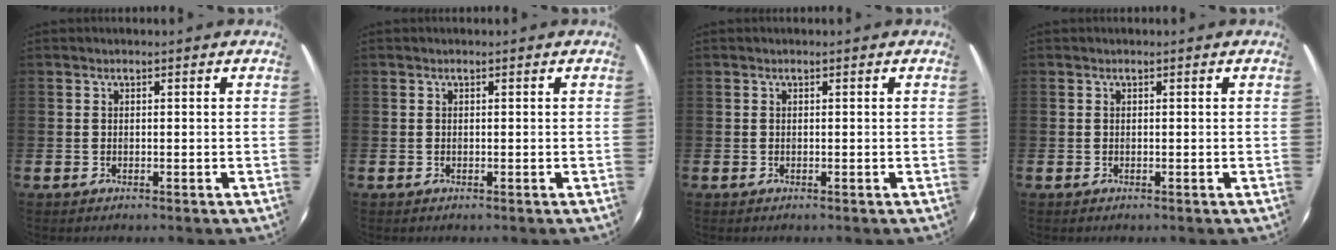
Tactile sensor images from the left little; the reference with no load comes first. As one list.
[{"total": 0.0}, {"total": 0.0}, {"total": 0.0}]